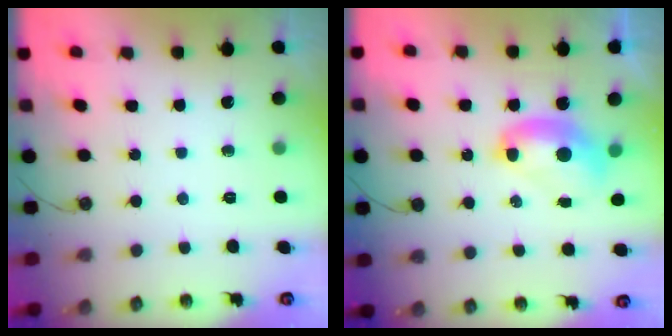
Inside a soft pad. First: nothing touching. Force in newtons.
{"total": 2.7, "press": 2.7, "slide": 0.1}